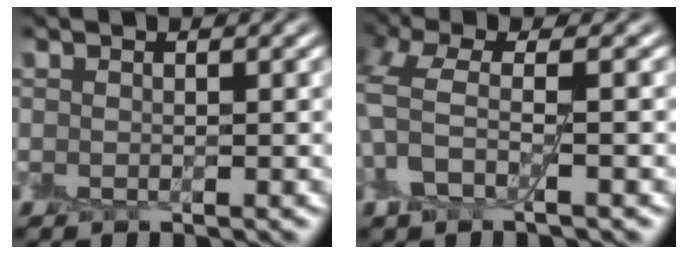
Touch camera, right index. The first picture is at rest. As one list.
[{"total": 3.4, "force": [0.4, 1.6, 3.0], "torque": [-0.068, 0.005, 0.004]}]